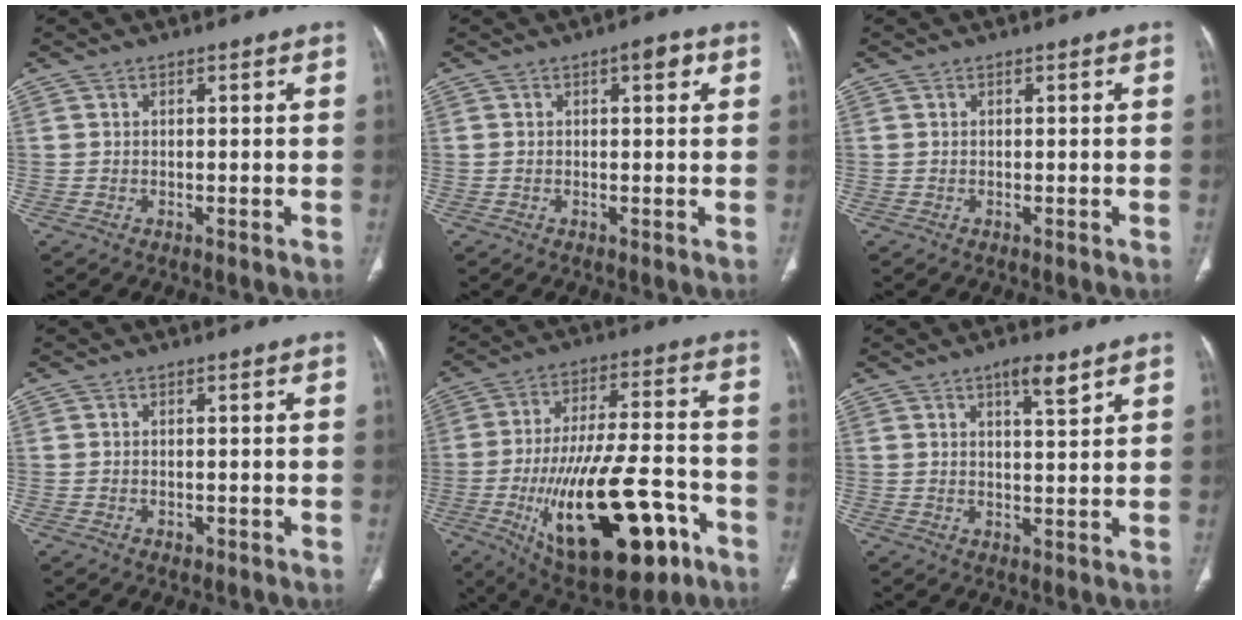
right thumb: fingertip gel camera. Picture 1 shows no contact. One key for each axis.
{"total": 2.7, "fx": 1.0, "fy": 1.1, "fz": 2.2, "tx": -0.020, "ty": 0.003, "tz": 0.012}
{"total": 0.0}
{"total": 0.7, "fx": -0.3, "fy": 0.5, "fz": 0.4, "tx": -0.002, "ty": 0.003, "tz": -0.001}
{"total": 26.3, "fx": -10.4, "fy": 10.8, "fz": 21.6, "tx": -0.356, "ty": 0.033, "tz": -0.145}
{"total": 4.6, "fx": 2.9, "fy": 1.1, "fz": 3.4, "tx": -0.050, "ty": -0.020, "tz": 0.047}